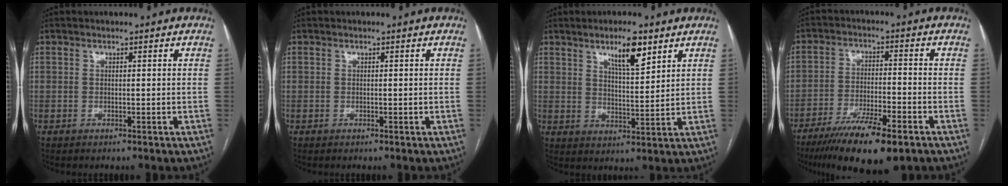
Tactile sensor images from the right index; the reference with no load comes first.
{"total": 0.0}
{"total": 6.9, "force": [4.3, 1.4, 5.2], "torque": [-0.091, -0.003, 0.074]}
{"total": 13.1, "force": [-8.9, 2.6, 9.3], "torque": [-0.162, -0.027, -0.146]}